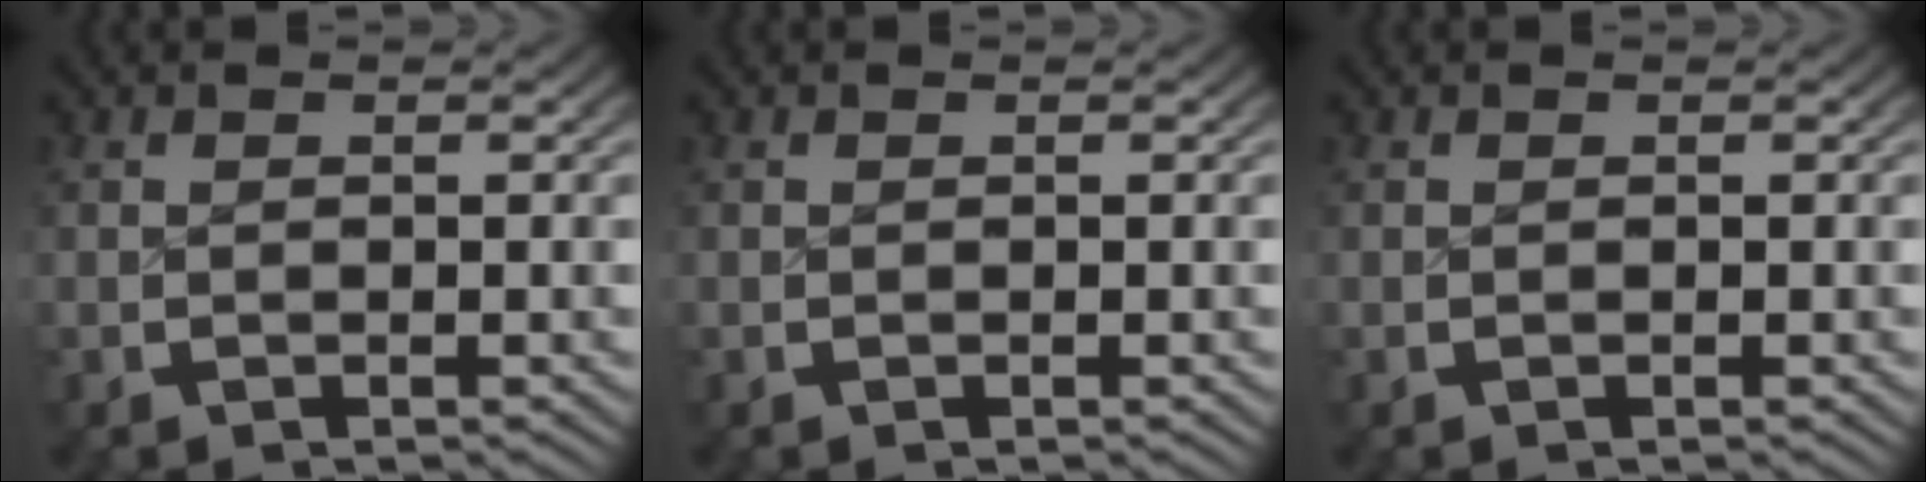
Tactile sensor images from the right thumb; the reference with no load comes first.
{"total": 0.0}
{"total": 0.0}